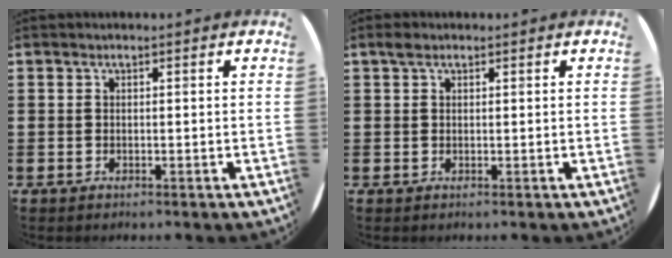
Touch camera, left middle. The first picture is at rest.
{"total": 1.0, "force": [0.7, 0.5, 0.4], "torque": [-0.001, 0.003, 0.010]}